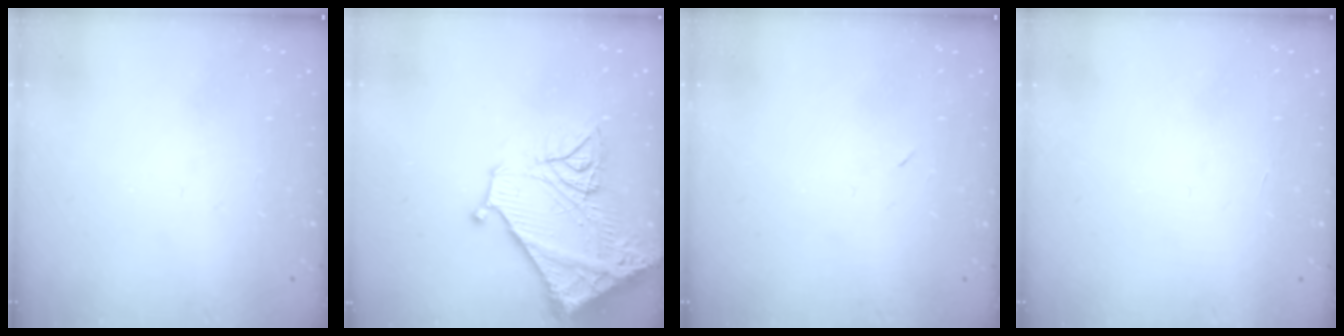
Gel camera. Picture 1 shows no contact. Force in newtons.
{"total": 22.0, "press": 21.8, "slide": 2.5}
{"total": 2.2, "press": 1.8, "slide": 1.2}
{"total": 1.7, "press": 1.7, "slide": 0.1}